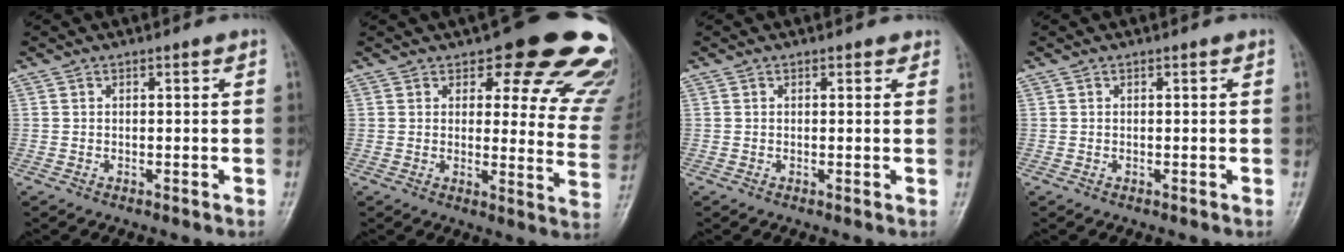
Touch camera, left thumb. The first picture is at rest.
{"total": 19.8, "force": [14.2, 7.4, 11.6], "torque": [-0.079, -0.079, 0.151]}
{"total": 1.4, "force": [1.1, 0.9, 0.4], "torque": [0.014, -0.003, 0.004]}
{"total": 0.0}